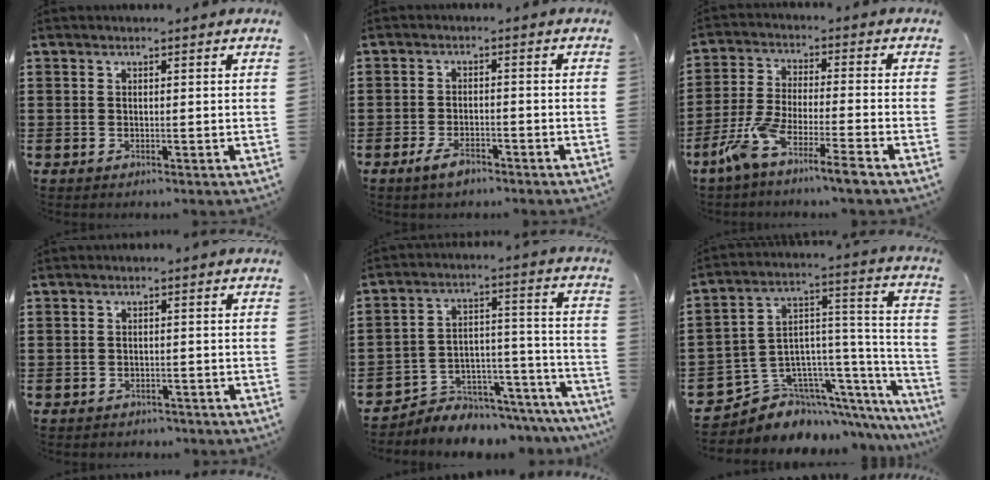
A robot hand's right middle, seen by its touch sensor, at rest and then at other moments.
{"total": 3.3, "force": [-2.2, 1.2, 2.2], "torque": [-0.050, 0.001, -0.045]}
{"total": 7.6, "force": [-6.2, -0.4, 4.3], "torque": [-0.109, -0.017, -0.127]}
{"total": 1.3, "force": [-1.2, 0.4, -0.2], "torque": [0.000, 0.004, -0.028]}
{"total": 5.2, "force": [-4.8, 2.0, 0.1], "torque": [-0.006, 0.008, -0.098]}
{"total": 6.8, "force": [-4.9, 4.6, 0.9], "torque": [-0.029, -0.013, -0.083]}